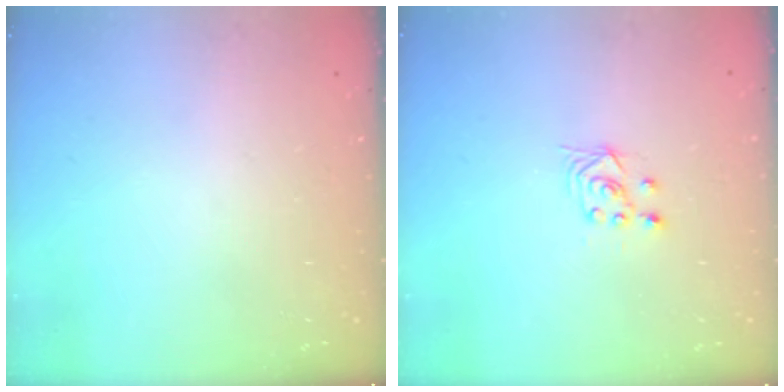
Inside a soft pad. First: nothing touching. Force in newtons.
{"total": 2.9, "press": 2.5, "slide": 1.4}